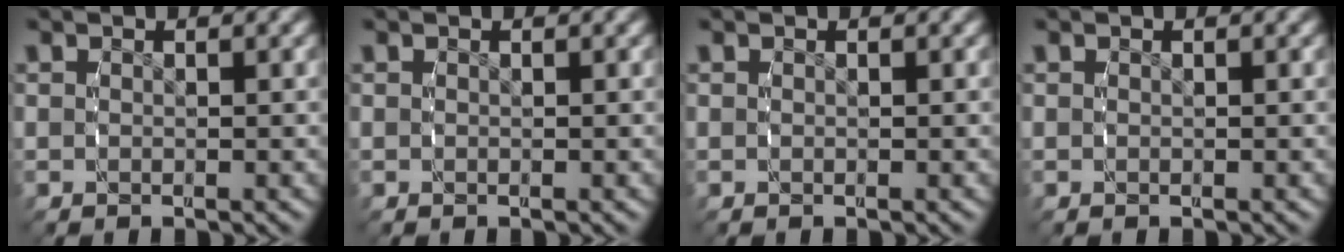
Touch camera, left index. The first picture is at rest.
{"total": 0.0}
{"total": 0.0}
{"total": 0.0}